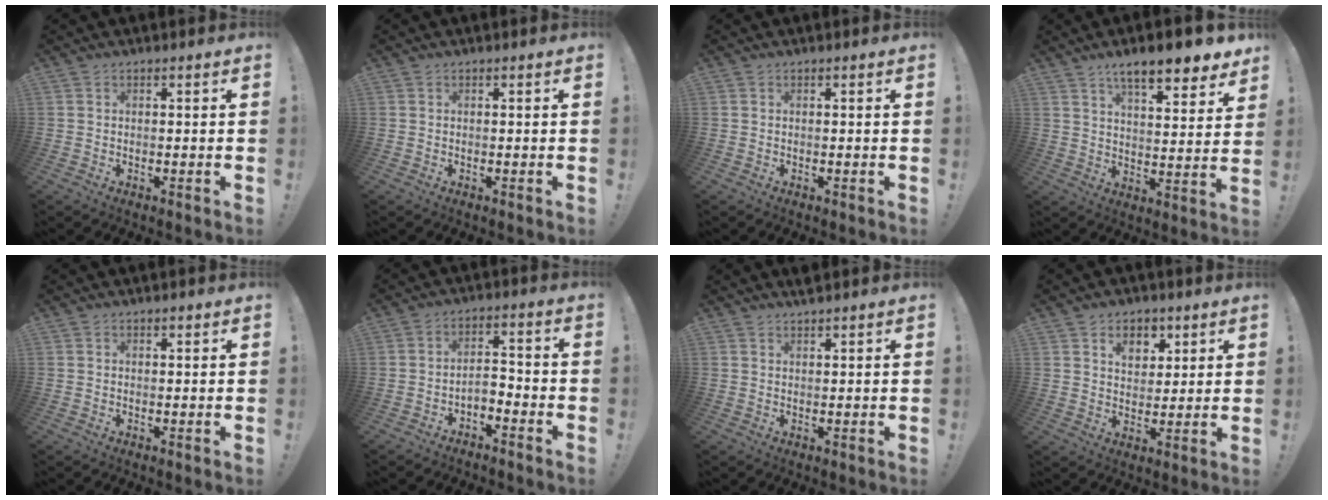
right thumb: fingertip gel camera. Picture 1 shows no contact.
{"total": 0.0}
{"total": 0.0}
{"total": 11.6, "force": [8.4, 2.4, 7.7], "torque": [-0.119, -0.055, 0.141]}
{"total": 0.7, "force": [0.6, 0.3, 0.3], "torque": [0.001, -0.001, 0.009]}
{"total": 4.5, "force": [-3.2, 2.1, 2.4], "torque": [-0.044, 0.008, -0.059]}
{"total": 1.8, "force": [1.7, -0.1, 0.6], "torque": [-0.006, -0.012, 0.029]}
{"total": 7.9, "force": [4.2, 5.7, 3.5], "torque": [-0.041, -0.022, 0.078]}